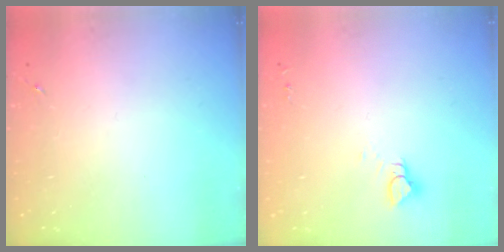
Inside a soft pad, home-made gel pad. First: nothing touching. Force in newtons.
{"total": 4.0, "press": 4.0, "slide": 0.4}